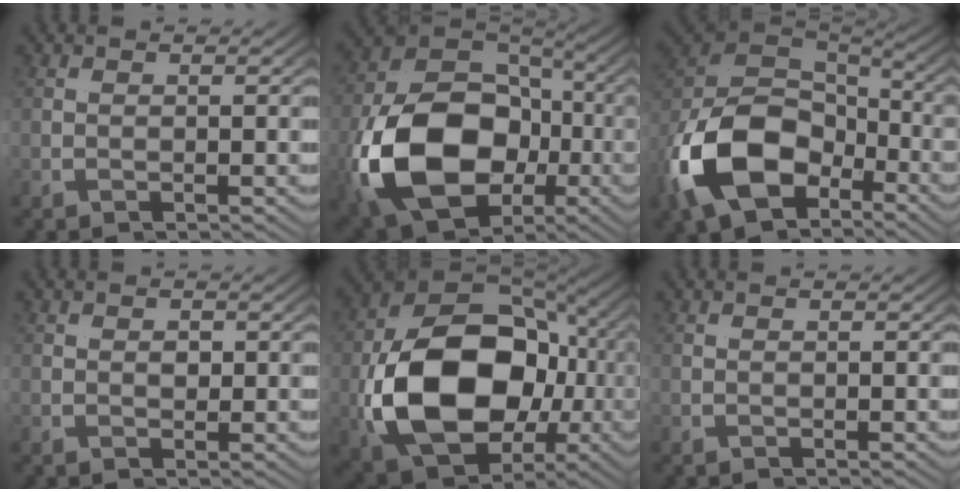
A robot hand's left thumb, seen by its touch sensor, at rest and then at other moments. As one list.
[{"total": 18.5, "force": [-4.2, 10.9, 14.3], "torque": [-0.318, -0.043, -0.049]}, {"total": 15.9, "force": [-3.6, 10.1, 11.8], "torque": [-0.296, -0.048, -0.035]}, {"total": 0.7, "force": [0.1, 0.4, 0.5], "torque": [-0.005, 0.000, 0.004]}, {"total": 19.5, "force": [-1.9, 11.3, 15.8], "torque": [-0.331, -0.037, -0.017]}, {"total": 0.0}]